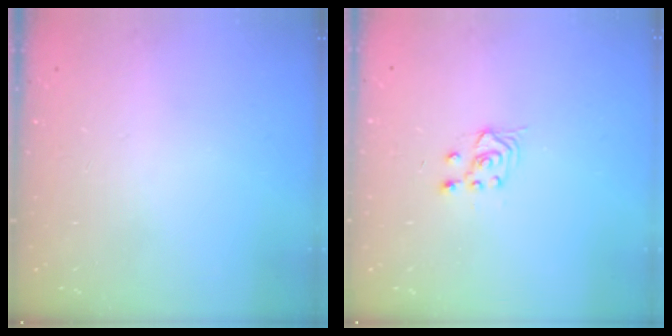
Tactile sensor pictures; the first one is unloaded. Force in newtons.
{"total": 3.8, "press": 3.6, "slide": 1.4}